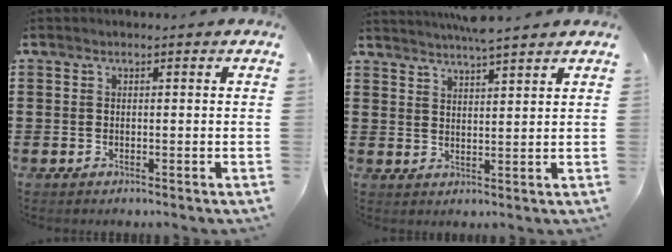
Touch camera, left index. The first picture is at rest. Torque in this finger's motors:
{"motor_torque": [1.23, -0.91, 0.16, 0.10]}